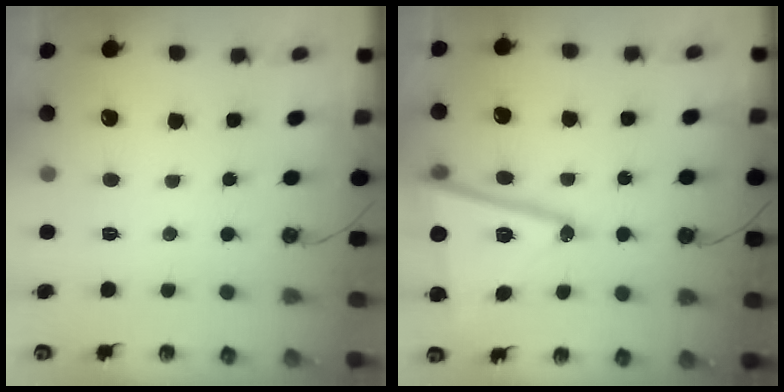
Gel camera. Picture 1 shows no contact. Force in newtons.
{"total": 18.0, "press": 17.8, "slide": 2.2}